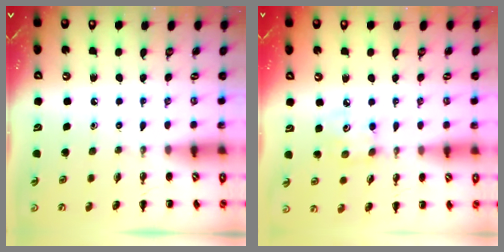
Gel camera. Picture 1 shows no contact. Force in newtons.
{"total": 4.2, "press": 4.1, "slide": 0.9}